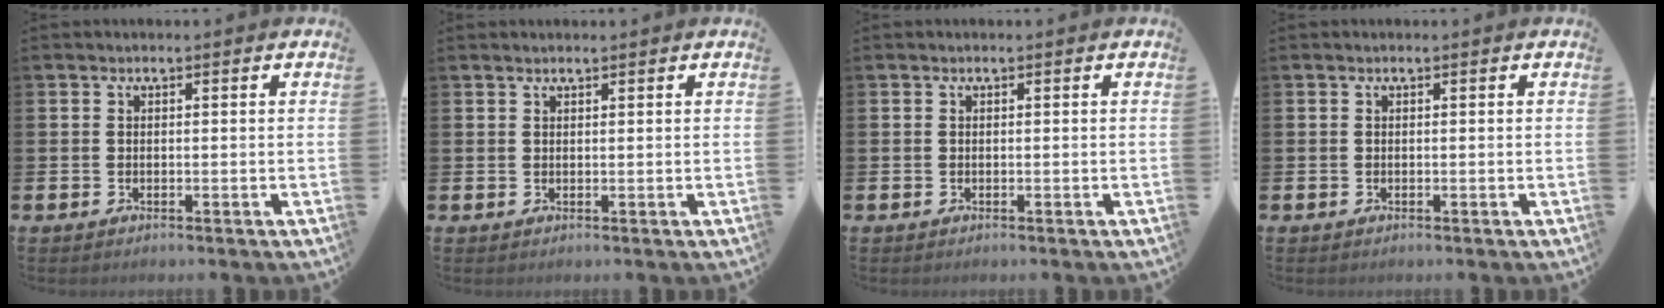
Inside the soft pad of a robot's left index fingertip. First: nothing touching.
{"total": 1.0, "force": [1.0, 0.2, 0.1], "torque": [0.001, 0.001, 0.017]}
{"total": 0.0}
{"total": 0.0}